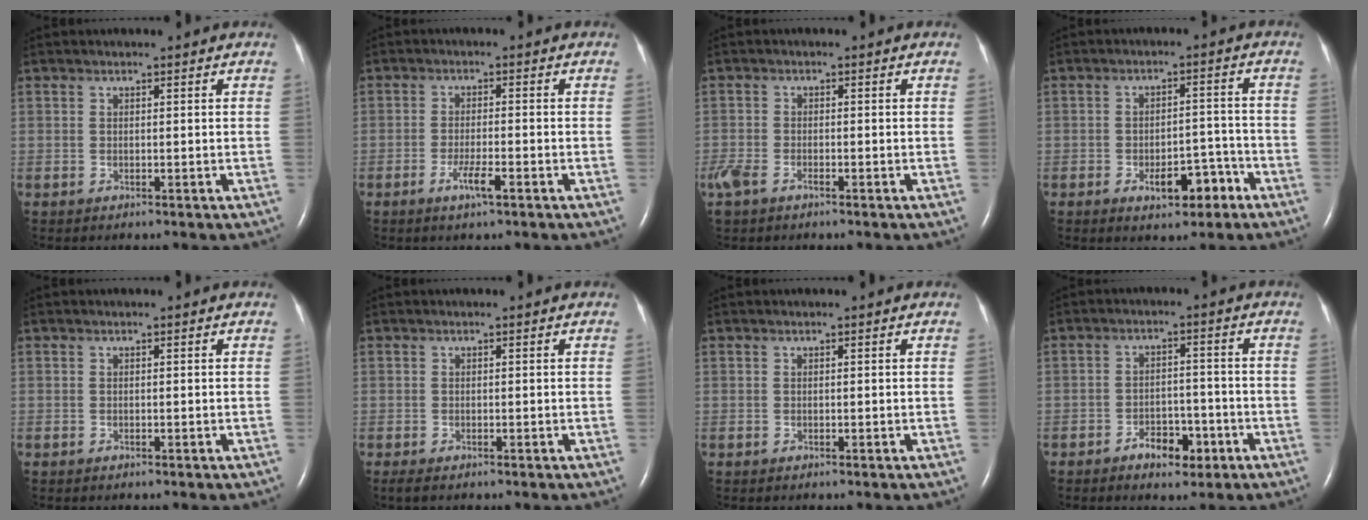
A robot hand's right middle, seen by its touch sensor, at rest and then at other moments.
{"total": 3.4, "force": [-1.8, 0.2, 2.8], "torque": [-0.057, -0.004, -0.033]}
{"total": 4.6, "force": [-2.9, 2.1, 2.8], "torque": [-0.068, -0.008, -0.056]}
{"total": 6.0, "force": [-3.4, 2.6, 4.2], "torque": [-0.055, 0.011, -0.044]}
{"total": 0.0}
{"total": 1.1, "force": [-0.8, 0.3, 0.7], "torque": [-0.019, -0.005, -0.013]}
{"total": 0.0}
{"total": 5.1, "force": [-2.9, 2.6, 3.2], "torque": [-0.049, 0.008, -0.042]}